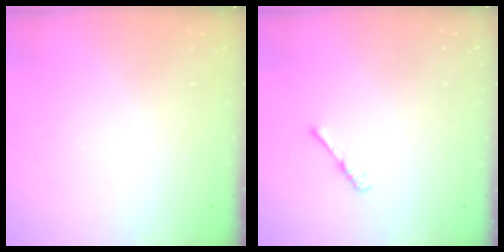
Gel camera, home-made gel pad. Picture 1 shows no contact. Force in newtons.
{"total": 2.6, "press": 2.6, "slide": 0.3}